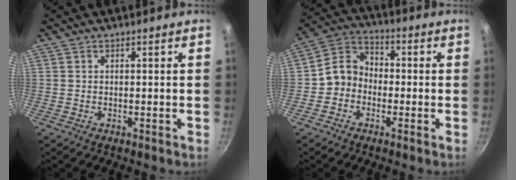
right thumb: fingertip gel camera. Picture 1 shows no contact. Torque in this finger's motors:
{"motor_torque": [0.43, -0.18, 0.18, -0.15, 0.17]}